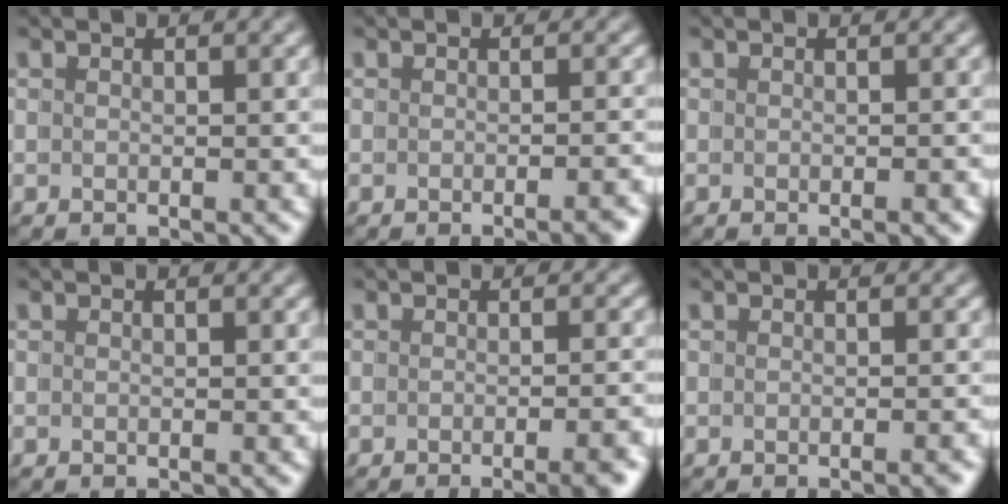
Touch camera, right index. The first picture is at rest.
{"total": 2.1, "force": [-1.8, -0.7, 0.7], "torque": [0.005, 0.003, -0.029]}
{"total": 1.0, "force": [-0.8, -0.5, 0.5], "torque": [0.000, 0.004, -0.013]}
{"total": 0.0}
{"total": 3.0, "force": [-2.4, -0.9, 1.6], "torque": [-0.002, 0.002, -0.037]}
{"total": 1.1, "force": [-0.9, -0.5, 0.4], "torque": [0.004, 0.005, -0.015]}